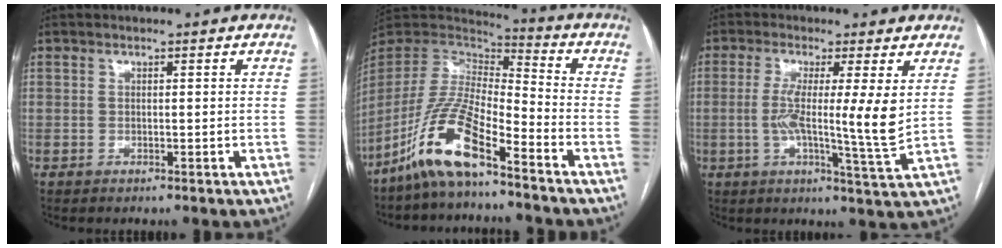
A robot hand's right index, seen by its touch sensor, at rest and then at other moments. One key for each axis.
{"total": 13.4, "fx": -8.9, "fy": 2.4, "fz": 9.7, "tx": -0.207, "ty": -0.003, "tz": -0.172}
{"total": 8.8, "fx": 1.0, "fy": -0.5, "fz": 8.8, "tx": -0.160, "ty": -0.014, "tz": 0.011}